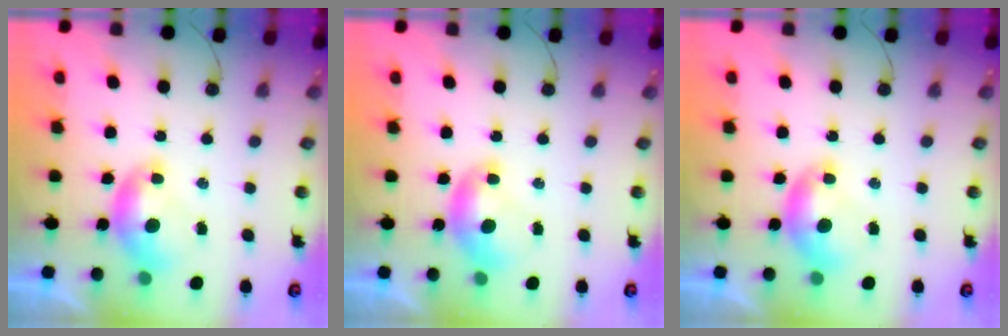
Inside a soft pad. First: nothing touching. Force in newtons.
{"total": 0.0}
{"total": 0.0}